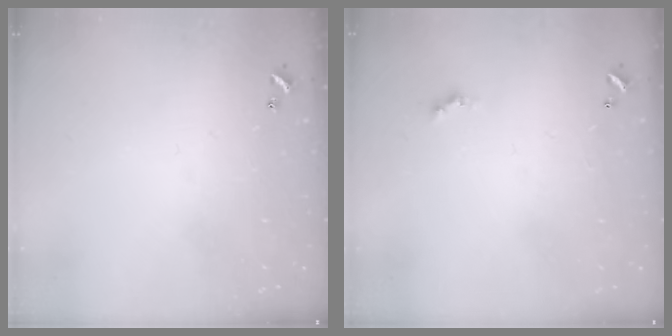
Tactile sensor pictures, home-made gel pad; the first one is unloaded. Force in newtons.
{"total": 0.0}